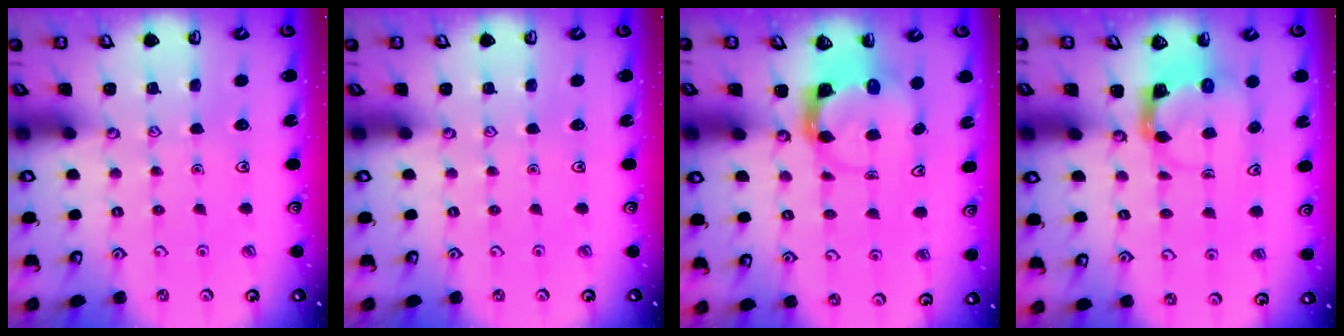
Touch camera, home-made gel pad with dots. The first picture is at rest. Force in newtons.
{"total": 0.0}
{"total": 3.7, "press": 3.7, "slide": 0.6}
{"total": 4.0, "press": 3.9, "slide": 0.7}